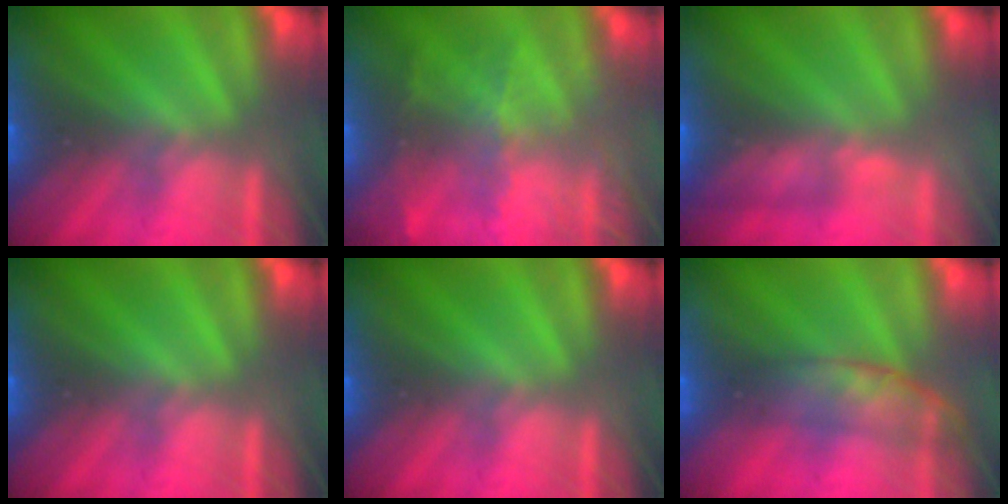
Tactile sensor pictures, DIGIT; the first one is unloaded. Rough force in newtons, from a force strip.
{"total": 6.6}
{"total": 4.9}
{"total": 0.0}
{"total": 0.0}
{"total": 2.7}